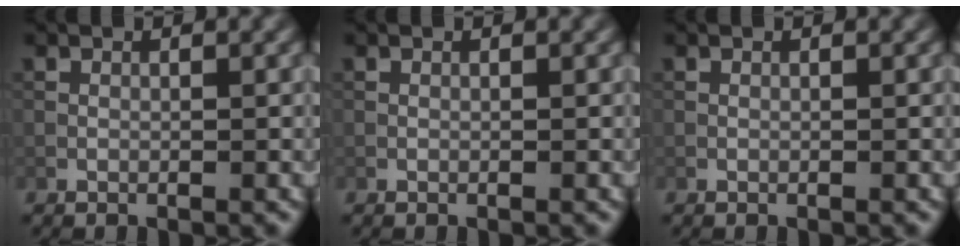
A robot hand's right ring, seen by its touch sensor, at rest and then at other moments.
{"total": 0.0}
{"total": 0.0}